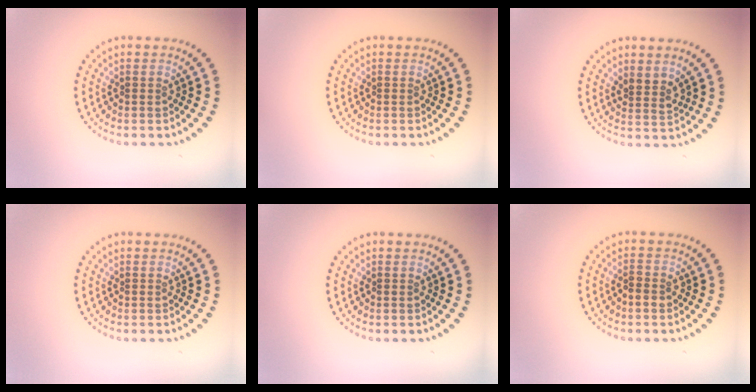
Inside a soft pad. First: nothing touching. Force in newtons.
{"total": 0.0}
{"total": 1.8, "press": 1.3, "slide": 1.2}
{"total": 0.0}
{"total": 0.0}
{"total": 1.4, "press": 1.3, "slide": 0.5}